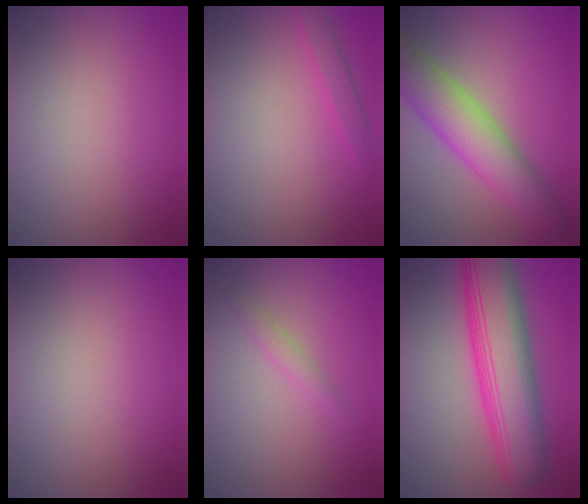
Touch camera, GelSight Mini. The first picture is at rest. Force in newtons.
{"total": 1.6, "press": 1.6, "slide": 0.1}
{"total": 6.8, "press": 6.8, "slide": 0.3}
{"total": 0.0}
{"total": 1.1, "press": 1.1, "slide": 0.1}
{"total": 10.4, "press": 10.4, "slide": 0.2}